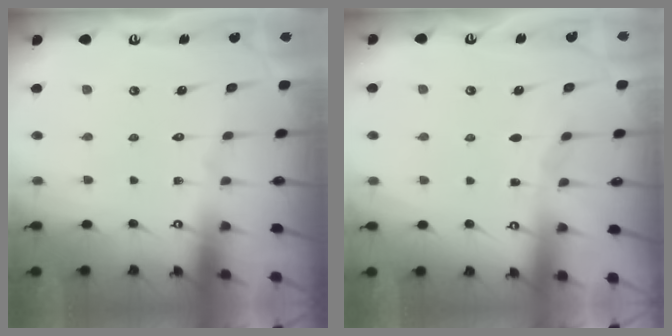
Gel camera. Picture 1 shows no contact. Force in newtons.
{"total": 3.1, "press": 3.1, "slide": 0.4}